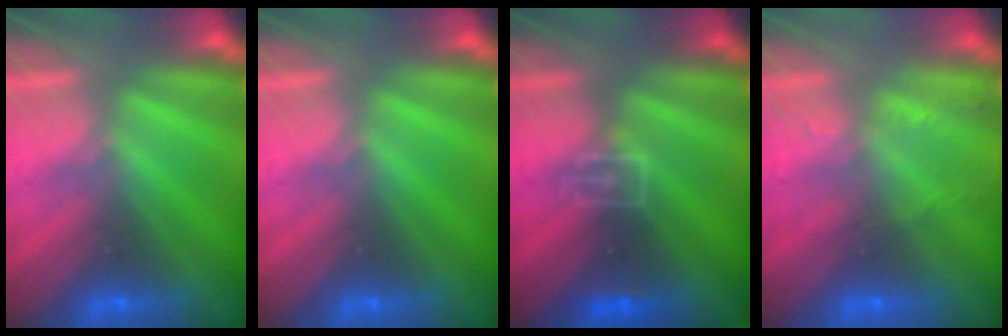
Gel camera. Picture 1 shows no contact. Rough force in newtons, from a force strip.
{"total": 0.0}
{"total": 2.9}
{"total": 2.1}